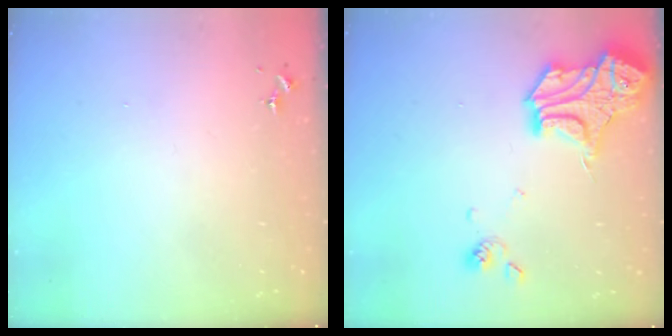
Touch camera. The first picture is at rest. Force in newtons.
{"total": 19.9, "press": 19.8, "slide": 1.8}